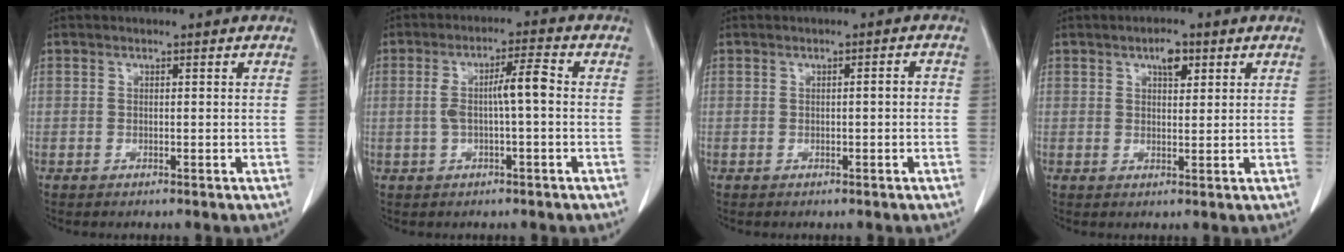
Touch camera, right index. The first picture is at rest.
{"total": 6.2, "force": [-0.1, 1.0, 6.1], "torque": [-0.116, 0.020, 0.000]}
{"total": 1.8, "force": [-0.2, 0.5, 1.7], "torque": [-0.033, 0.010, 0.002]}
{"total": 3.7, "force": [1.9, 1.7, 2.7], "torque": [-0.047, 0.003, 0.032]}